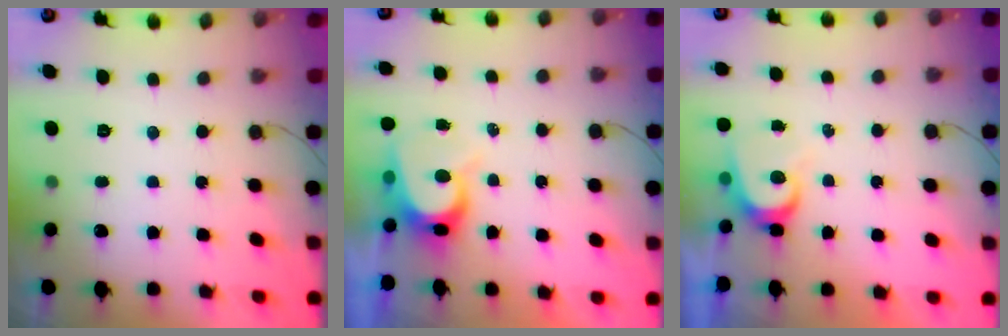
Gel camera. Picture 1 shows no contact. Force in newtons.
{"total": 8.1, "press": 8.1, "slide": 0.7}
{"total": 5.0, "press": 5.0, "slide": 0.5}